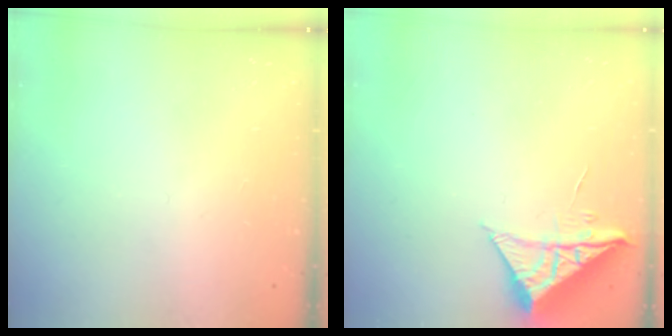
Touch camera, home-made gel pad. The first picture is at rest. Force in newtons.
{"total": 8.6, "press": 8.6, "slide": 0.2}